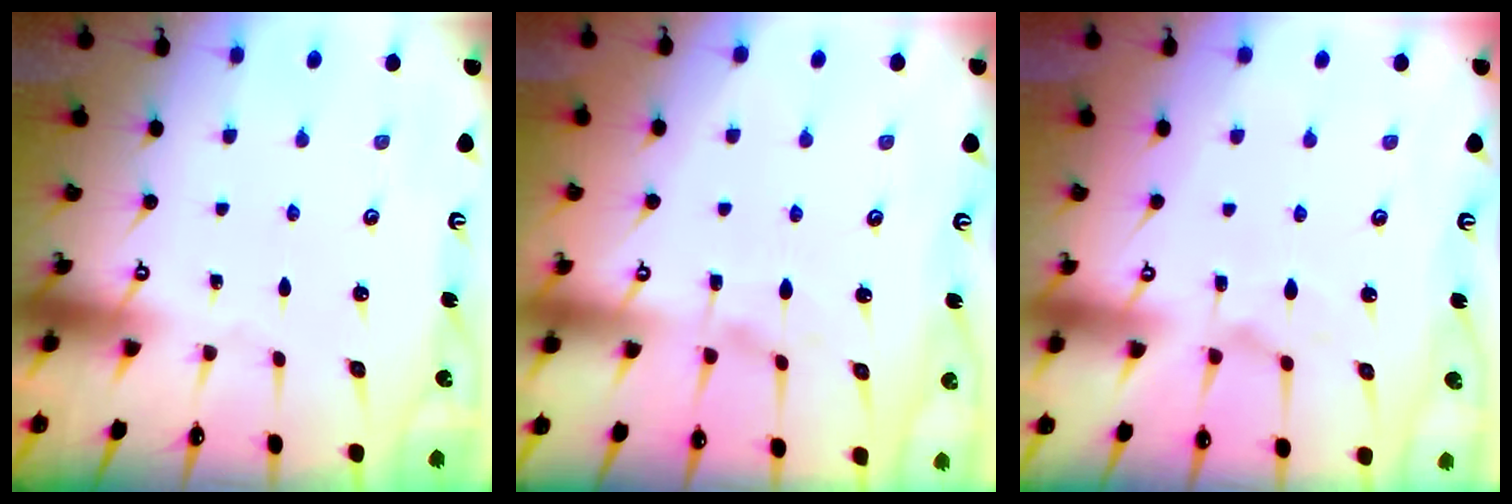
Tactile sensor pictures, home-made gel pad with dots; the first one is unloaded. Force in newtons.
{"total": 1.2, "press": 0.8, "slide": 0.9}
{"total": 2.3, "press": 2.1, "slide": 0.9}